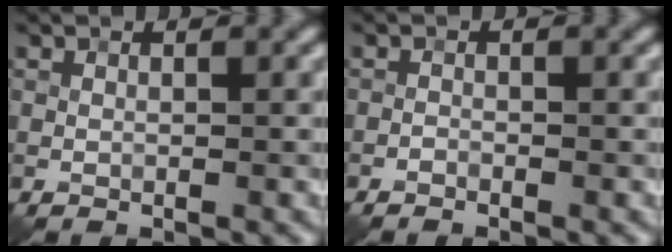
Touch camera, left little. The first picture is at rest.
{"total": 0.6, "force": [-0.6, 0.1, 0.0], "torque": [-0.001, 0.003, -0.014]}